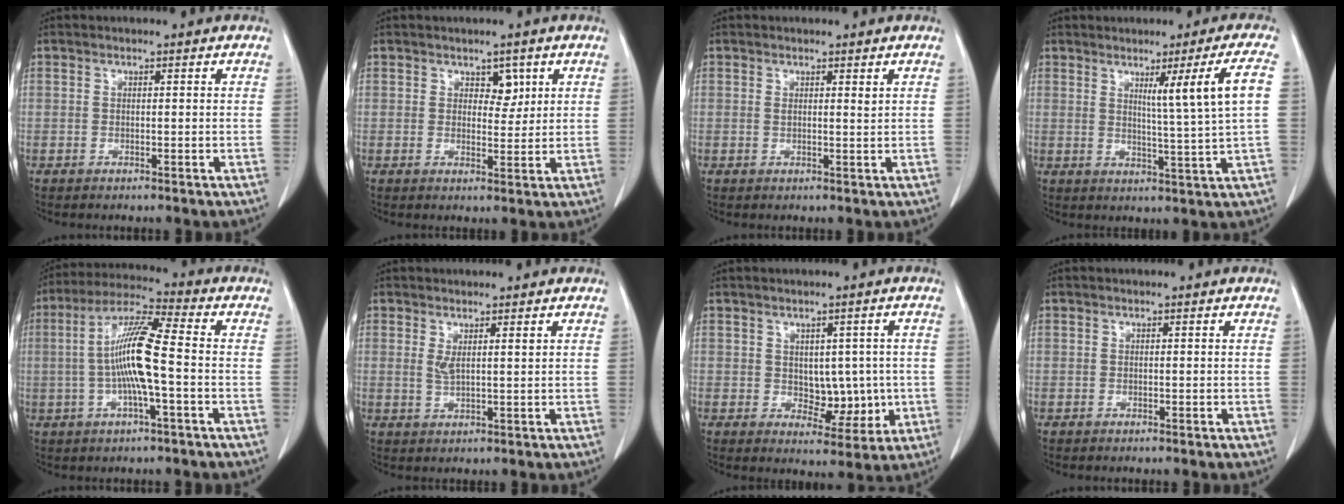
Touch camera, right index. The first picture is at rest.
{"total": 2.8, "force": [1.4, 1.7, 1.7], "torque": [-0.015, 0.000, 0.022]}
{"total": 1.0, "force": [0.6, 0.1, 0.8], "torque": [-0.017, -0.005, 0.010]}
{"total": 8.1, "force": [2.2, -2.3, 7.4], "torque": [-0.113, -0.015, 0.044]}
{"total": 11.0, "force": [-1.0, 0.7, 10.9], "torque": [-0.214, 0.012, -0.026]}
{"total": 2.2, "force": [1.1, 0.2, 1.9], "torque": [-0.042, -0.003, 0.025]}
{"total": 5.8, "force": [-0.1, 3.7, 4.5], "torque": [-0.049, 0.003, 0.013]}
{"total": 0.0}